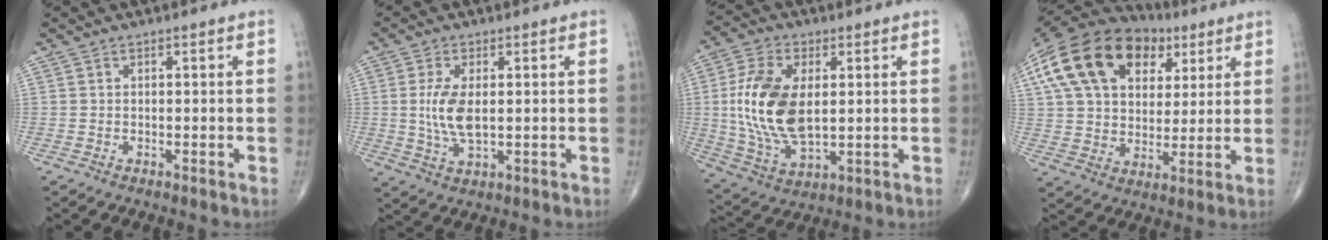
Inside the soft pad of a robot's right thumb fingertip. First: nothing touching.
{"total": 7.2, "force": [0.5, 3.3, 6.4], "torque": [-0.137, -0.009, 0.014]}
{"total": 16.3, "force": [1.6, 8.9, 13.5], "torque": [-0.271, -0.008, 0.038]}
{"total": 24.6, "force": [10.0, 16.2, 15.6], "torque": [-0.286, 0.026, 0.175]}